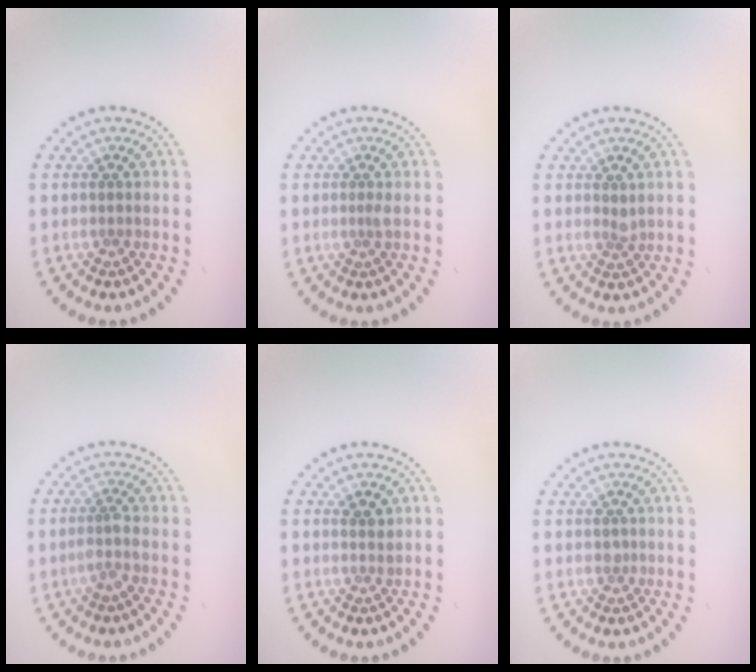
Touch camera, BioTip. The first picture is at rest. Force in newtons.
{"total": 0.6, "press": 0.4, "slide": 0.5}
{"total": 0.8, "press": 0.5, "slide": 0.5}
{"total": 1.4, "press": 1.1, "slide": 0.9}
{"total": 1.1, "press": 1.0, "slide": 0.6}
{"total": 0.5, "press": 0.5, "slide": 0.3}